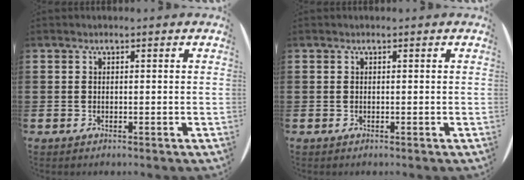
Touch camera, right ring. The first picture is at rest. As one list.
[{"total": 0.0}]